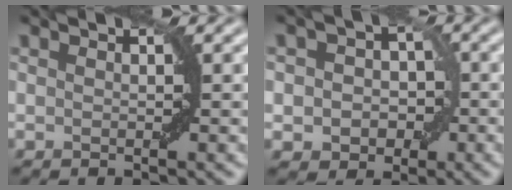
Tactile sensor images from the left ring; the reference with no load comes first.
{"total": 4.3, "force": [-0.5, 3.7, 2.1], "torque": [-0.009, 0.005, -0.016]}